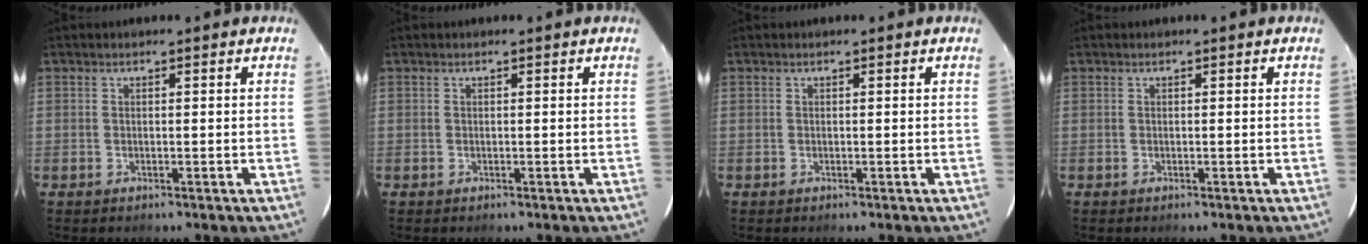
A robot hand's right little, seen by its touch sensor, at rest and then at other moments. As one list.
[{"total": 0.0}, {"total": 0.0}, {"total": 0.0}]